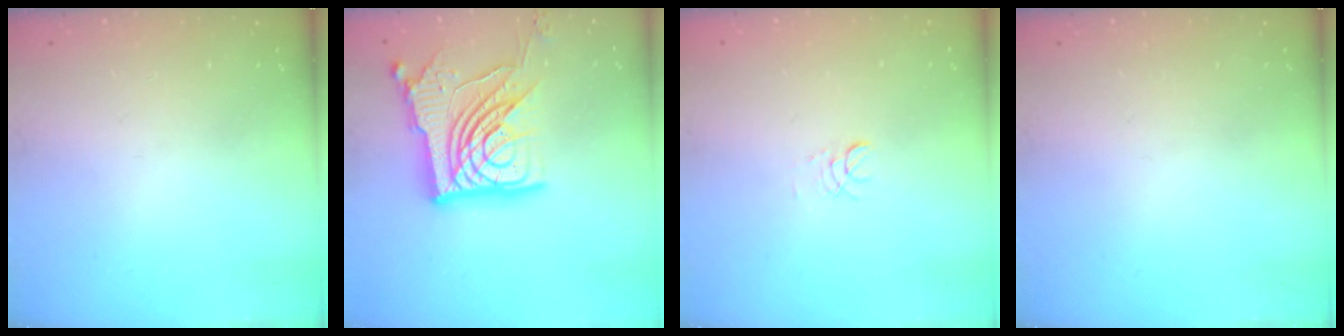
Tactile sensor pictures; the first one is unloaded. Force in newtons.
{"total": 22.5, "press": 22.4, "slide": 2.7}
{"total": 2.9, "press": 2.8, "slide": 0.3}
{"total": 0.0}